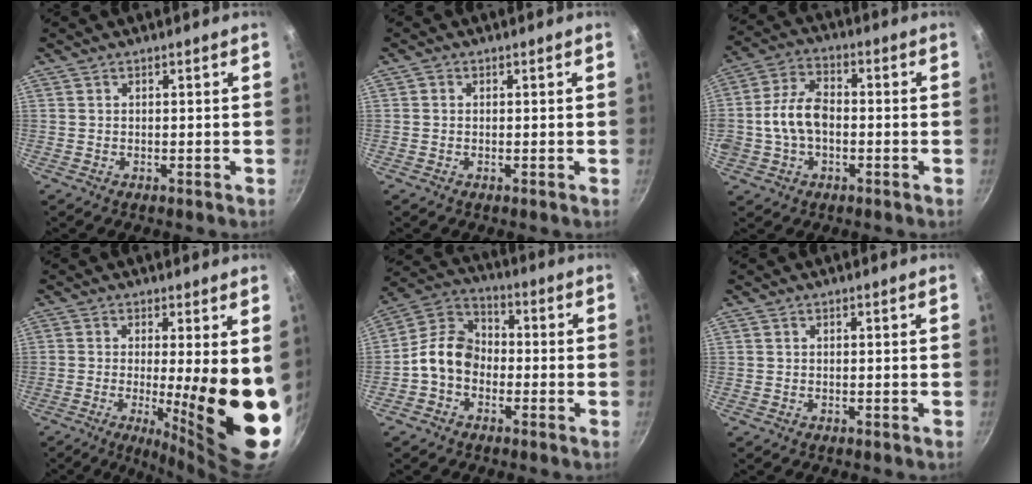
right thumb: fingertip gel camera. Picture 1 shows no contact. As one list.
[{"total": 0.5, "force": [0.0, 0.5, 0.0], "torque": [0.002, 0.002, -0.002]}, {"total": 10.0, "force": [-1.1, 6.6, 7.4], "torque": [-0.130, 0.030, -0.028]}, {"total": 16.0, "force": [-1.2, 3.6, 15.6], "torque": [-0.203, -0.034, -0.007]}, {"total": 10.9, "force": [-2.9, 8.2, 6.5], "torque": [-0.084, 0.044, -0.080]}, {"total": 0.0}]